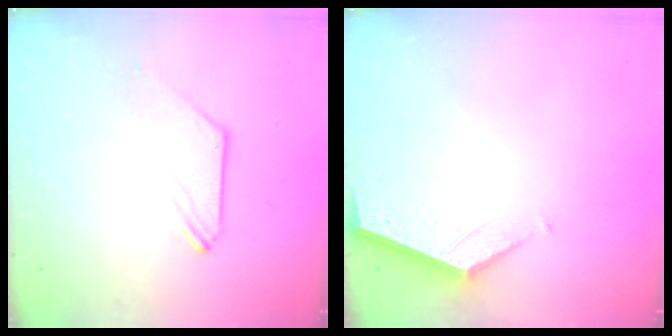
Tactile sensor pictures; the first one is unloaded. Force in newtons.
{"total": 3.6, "press": 3.6, "slide": 0.4}